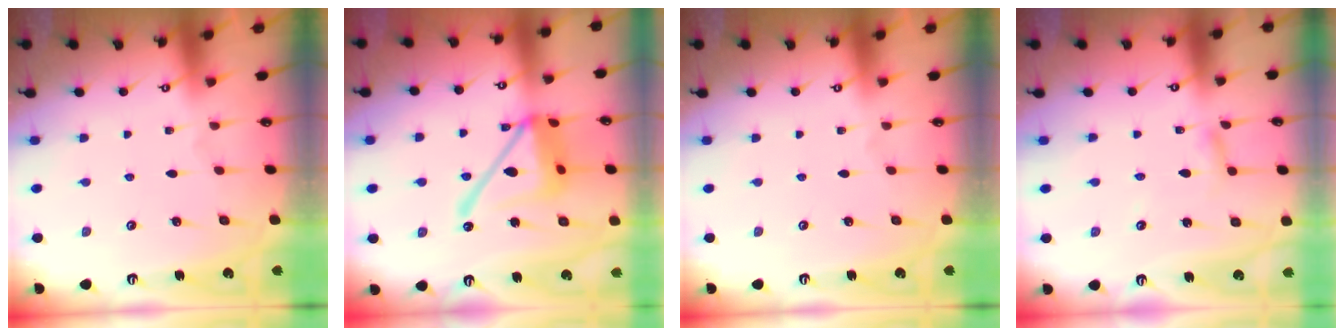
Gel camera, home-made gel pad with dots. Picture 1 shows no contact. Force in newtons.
{"total": 18.7, "press": 18.6, "slide": 1.7}
{"total": 0.0}
{"total": 4.4, "press": 4.4, "slide": 0.3}